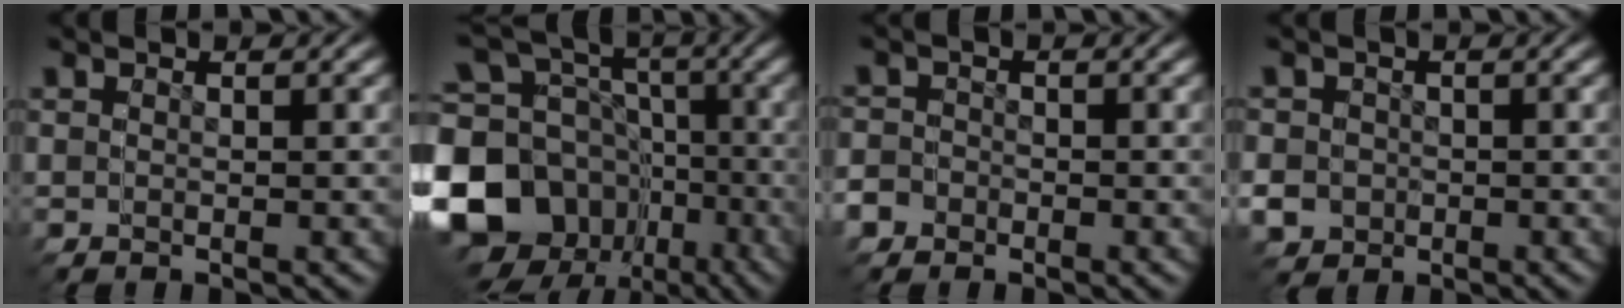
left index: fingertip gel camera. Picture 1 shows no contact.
{"total": 12.9, "force": [-5.0, 9.7, 6.9], "torque": [-0.131, -0.068, -0.061]}
{"total": 3.5, "force": [-1.5, 2.3, -2.0], "torque": [0.002, -0.027, -0.019]}
{"total": 3.9, "force": [0.1, 3.9, -0.6], "torque": [-0.011, -0.020, 0.007]}